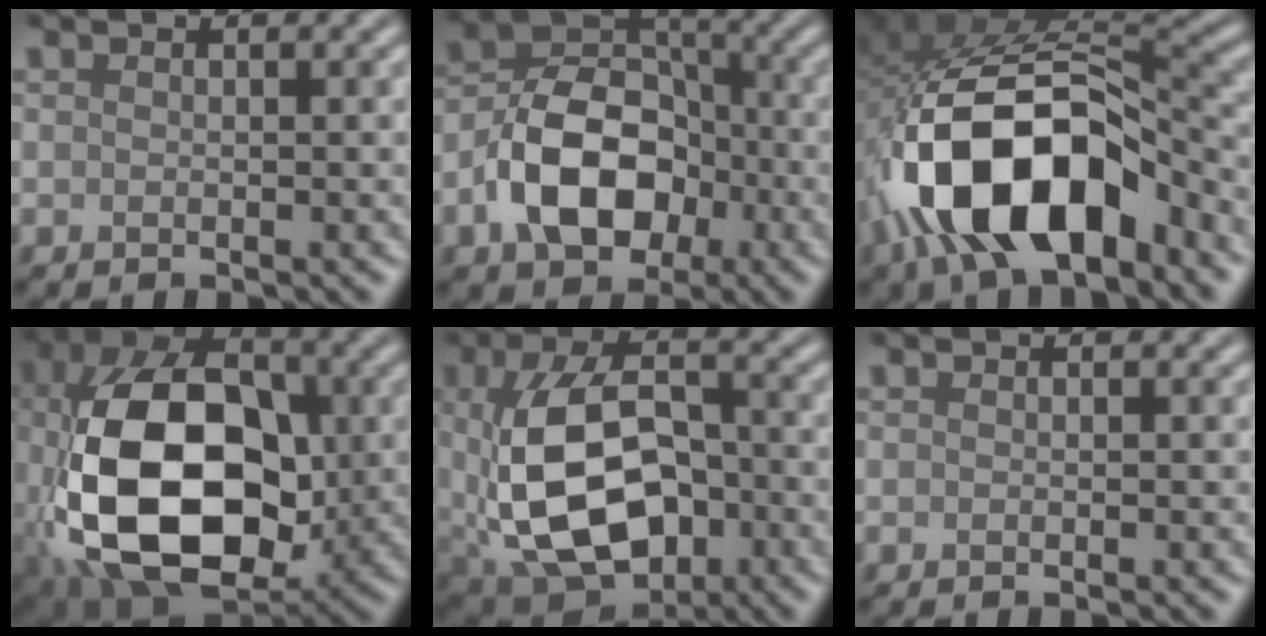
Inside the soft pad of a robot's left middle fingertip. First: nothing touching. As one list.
[{"total": 8.8, "force": [-2.9, 6.0, 5.8], "torque": [-0.103, 0.010, -0.063]}, {"total": 13.7, "force": [-5.3, 7.4, 10.2], "torque": [-0.184, 0.000, -0.086]}, {"total": 15.8, "force": [-2.2, 9.9, 12.1], "torque": [-0.230, -0.011, -0.040]}, {"total": 11.9, "force": [-1.5, 7.2, 9.3], "torque": [-0.186, -0.020, -0.017]}, {"total": 0.0}]